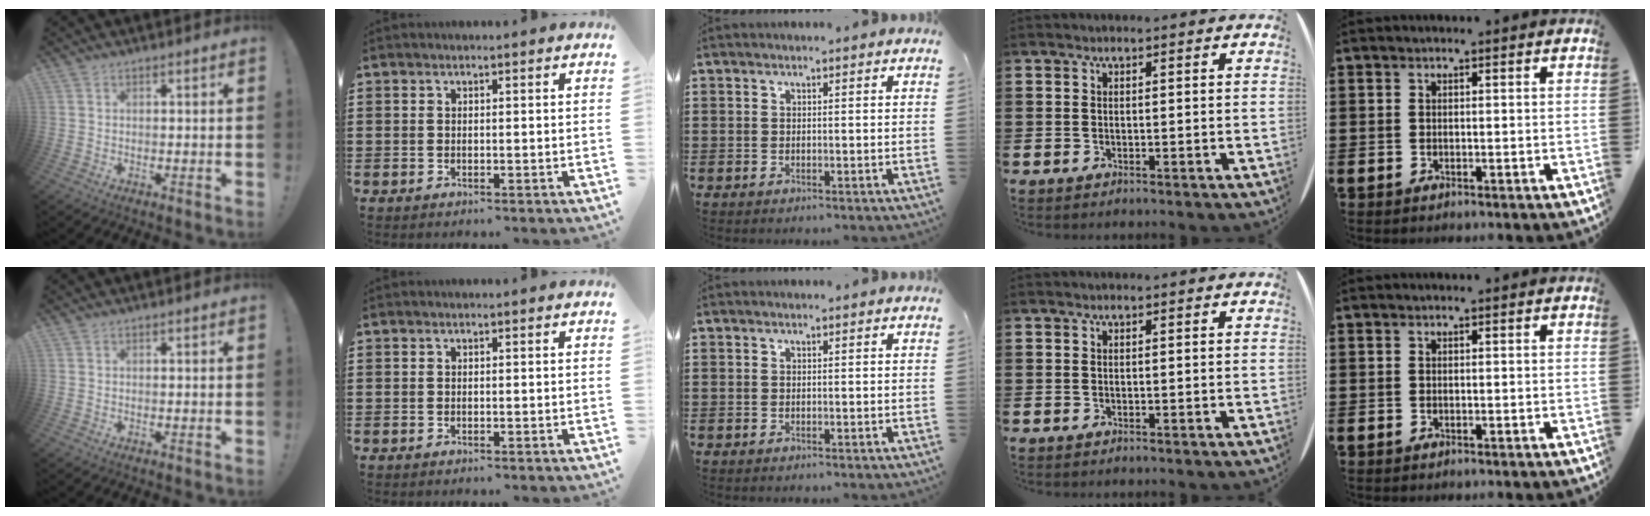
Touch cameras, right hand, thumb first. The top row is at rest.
{}